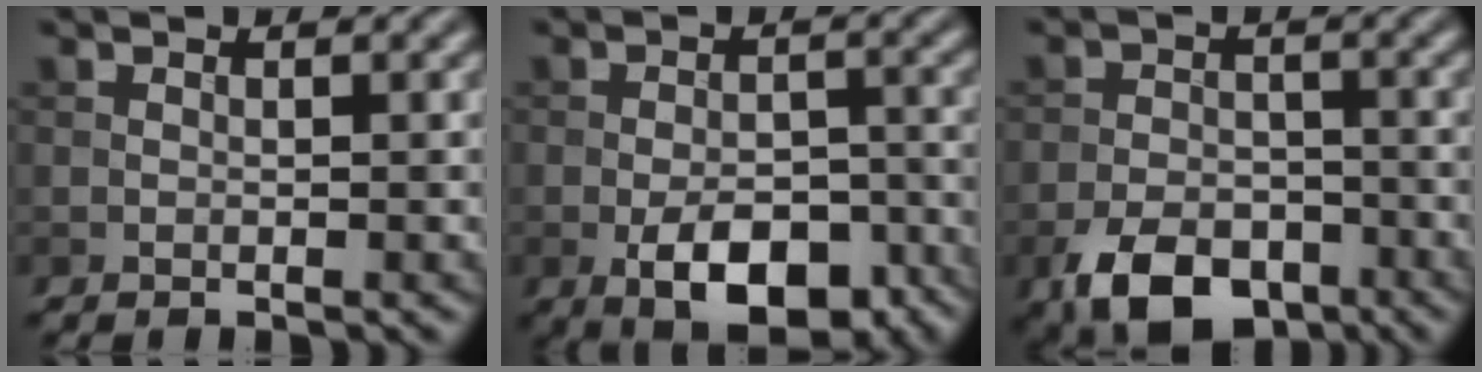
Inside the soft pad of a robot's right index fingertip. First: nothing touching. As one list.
[{"total": 8.2, "force": [-4.0, 4.1, 5.8], "torque": [-0.089, -0.008, -0.060]}, {"total": 7.2, "force": [-4.2, 4.2, 4.1], "torque": [-0.072, -0.007, -0.074]}]